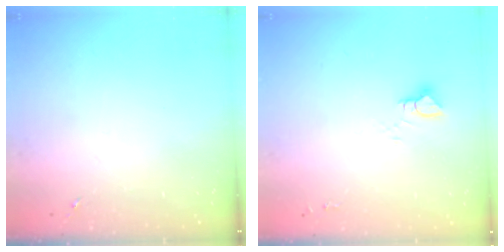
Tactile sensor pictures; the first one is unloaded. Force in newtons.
{"total": 4.3, "press": 4.3, "slide": 0.4}